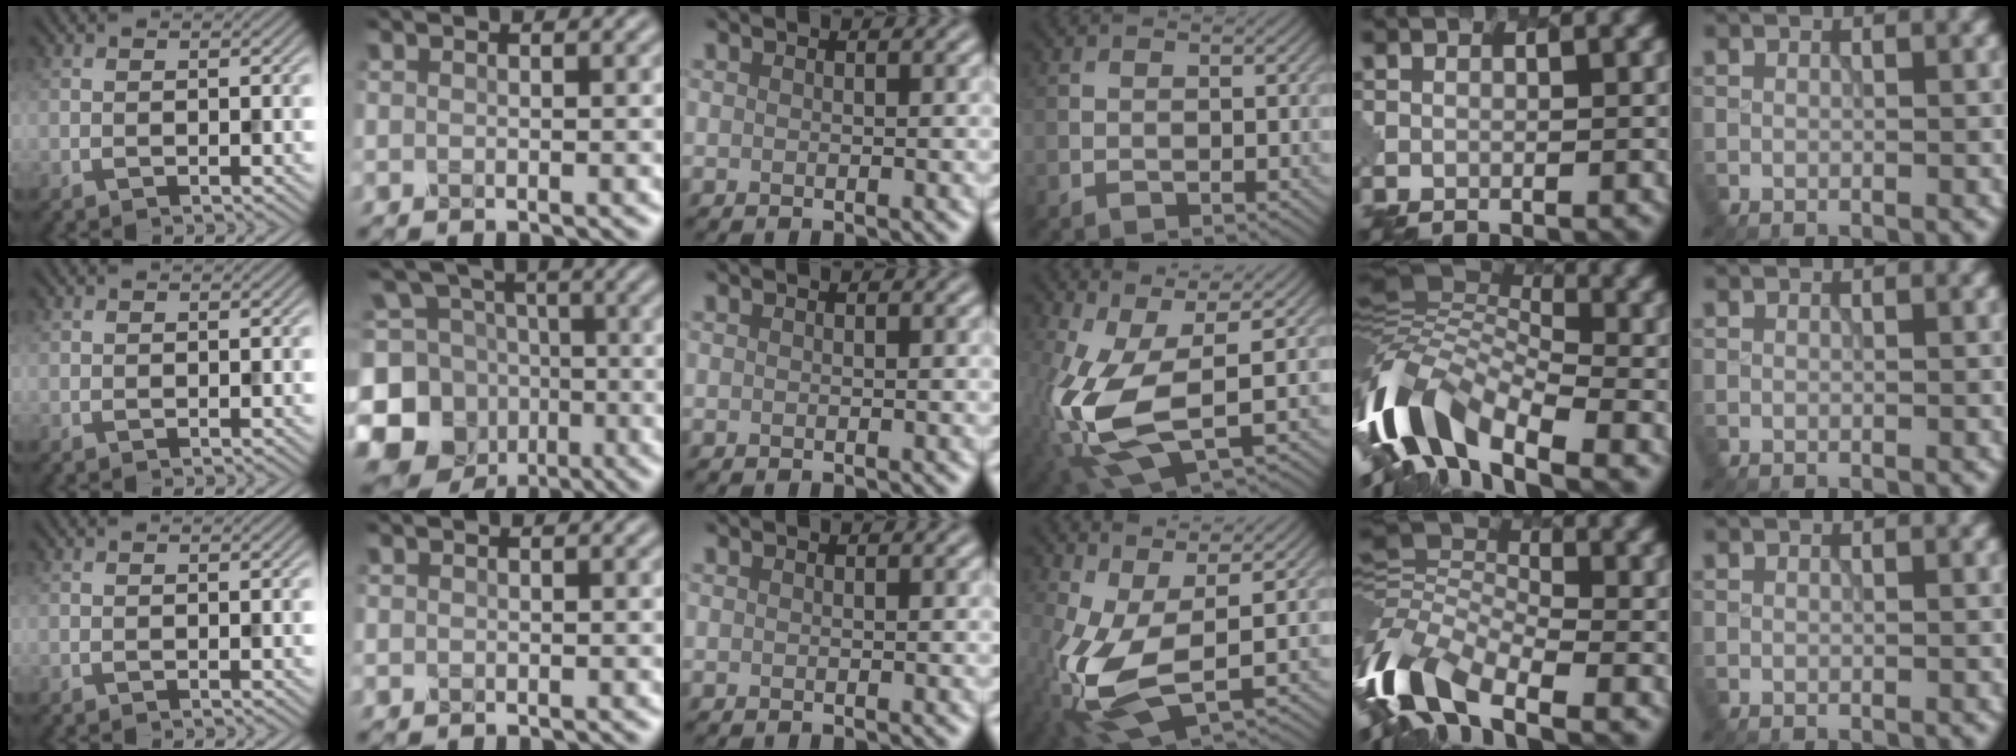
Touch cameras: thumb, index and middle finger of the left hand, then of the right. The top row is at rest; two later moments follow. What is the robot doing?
{"motion": "extract", "object": "pen bag"}